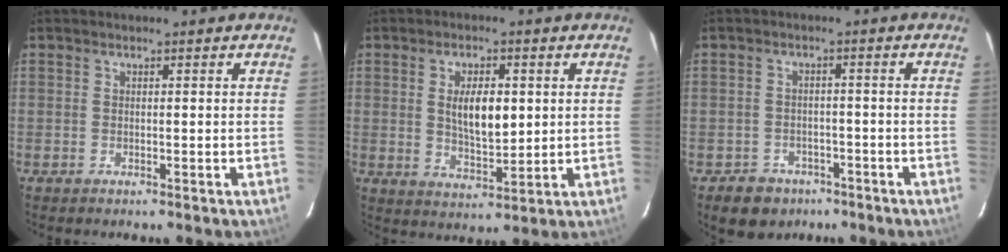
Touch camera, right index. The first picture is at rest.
{"total": 7.9, "force": [1.4, 3.6, 6.9], "torque": [-0.121, -0.001, 0.031]}
{"total": 7.0, "force": [-4.5, 5.1, 1.6], "torque": [-0.048, 0.017, -0.057]}